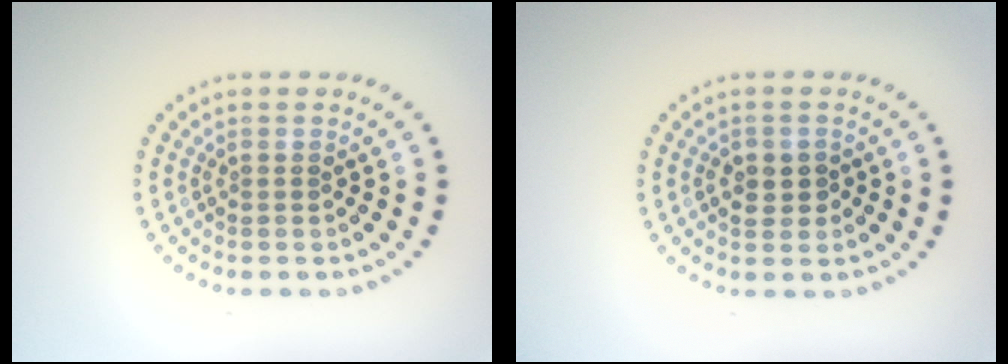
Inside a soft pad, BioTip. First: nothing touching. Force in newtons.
{"total": 2.3, "press": 2.2, "slide": 0.5}